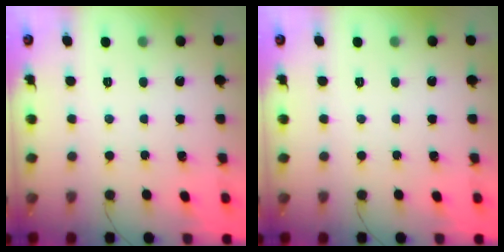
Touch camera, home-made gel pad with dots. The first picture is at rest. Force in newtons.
{"total": 0.0}